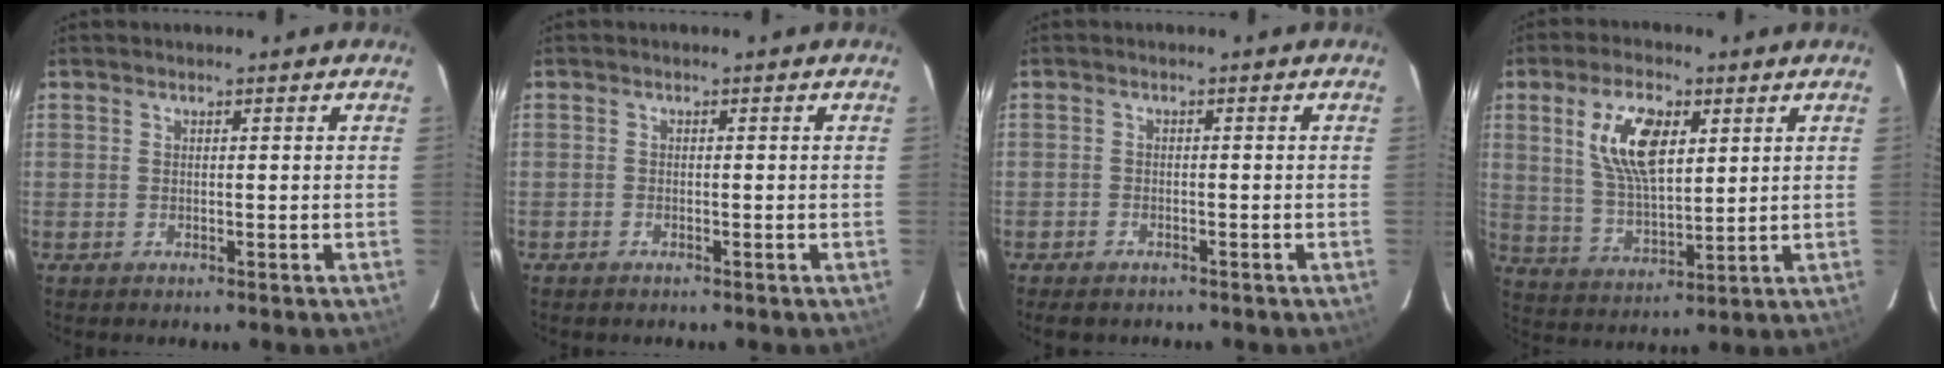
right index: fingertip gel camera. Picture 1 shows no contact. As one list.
[{"total": 0.9, "force": [-0.8, 0.4, 0.0], "torque": [-0.003, 0.000, -0.015]}, {"total": 3.4, "force": [-2.8, 1.6, 1.0], "torque": [-0.032, -0.005, -0.046]}, {"total": 11.9, "force": [4.3, 5.4, 9.7], "torque": [-0.186, 0.008, 0.089]}]